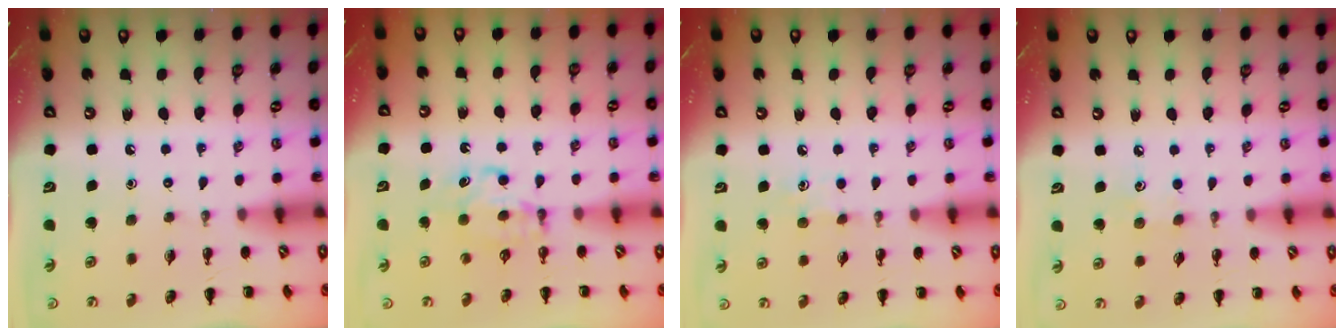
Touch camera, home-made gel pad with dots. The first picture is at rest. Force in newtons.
{"total": 5.7, "press": 5.5, "slide": 1.5}
{"total": 4.3, "press": 4.0, "slide": 1.5}
{"total": 4.9, "press": 4.7, "slide": 1.3}